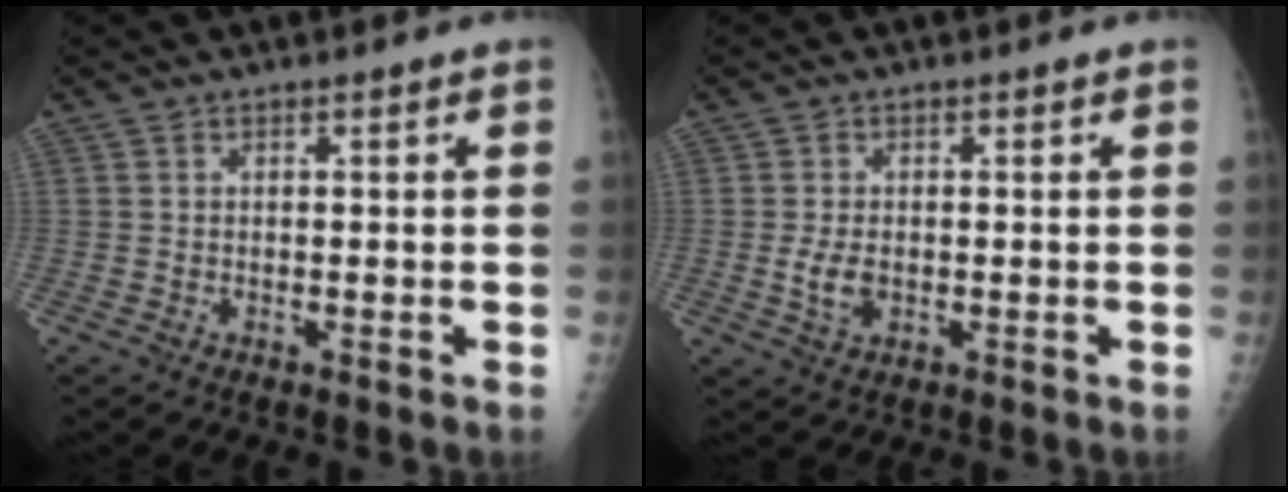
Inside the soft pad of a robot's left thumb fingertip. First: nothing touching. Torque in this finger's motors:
{"motor_torque": [0.16, 0.05, 0.46, 0.08, 0.02]}